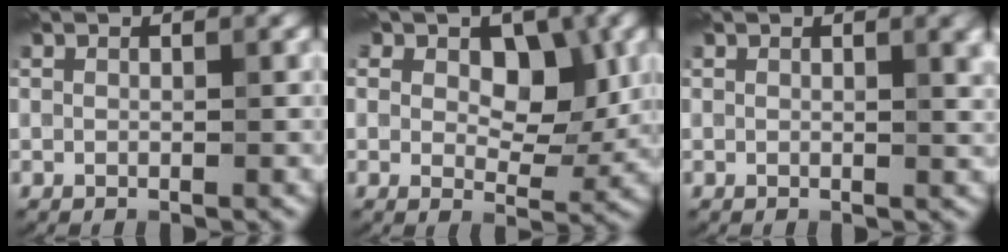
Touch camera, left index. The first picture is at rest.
{"total": 6.0, "force": [2.1, 4.0, 3.9], "torque": [-0.051, -0.012, 0.019]}
{"total": 2.8, "force": [1.1, 1.0, 2.4], "torque": [-0.026, 0.002, 0.016]}